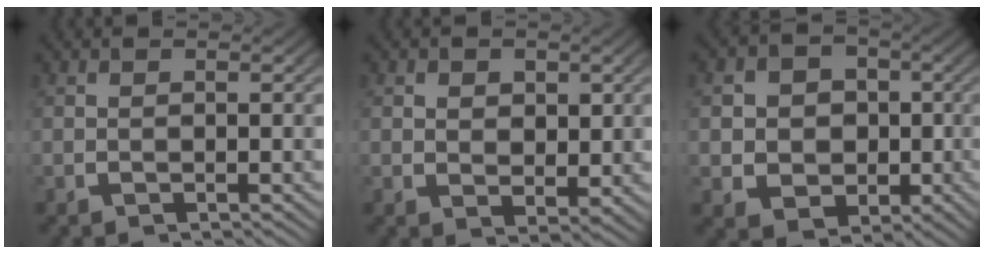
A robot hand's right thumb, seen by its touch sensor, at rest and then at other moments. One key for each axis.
{"total": 2.4, "fx": 0.7, "fy": 1.8, "fz": 1.4, "tx": -0.021, "ty": -0.019, "tz": 0.023}
{"total": 9.6, "fx": -0.5, "fy": 8.1, "fz": 5.1, "tx": -0.101, "ty": -0.042, "tz": 0.004}